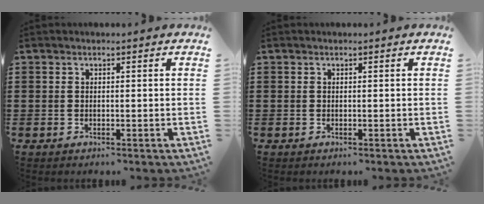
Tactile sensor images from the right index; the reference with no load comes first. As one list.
[{"total": 0.0}]